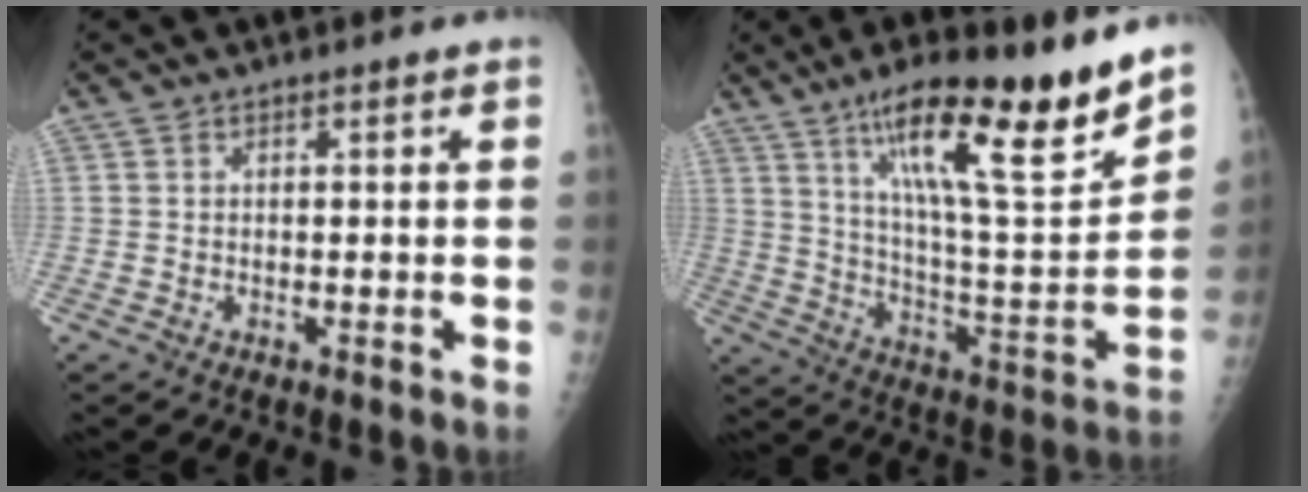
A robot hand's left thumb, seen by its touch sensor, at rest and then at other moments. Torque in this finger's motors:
{"motor_torque": [0.63, 0.50, 1.51, -1.26, 0.35]}